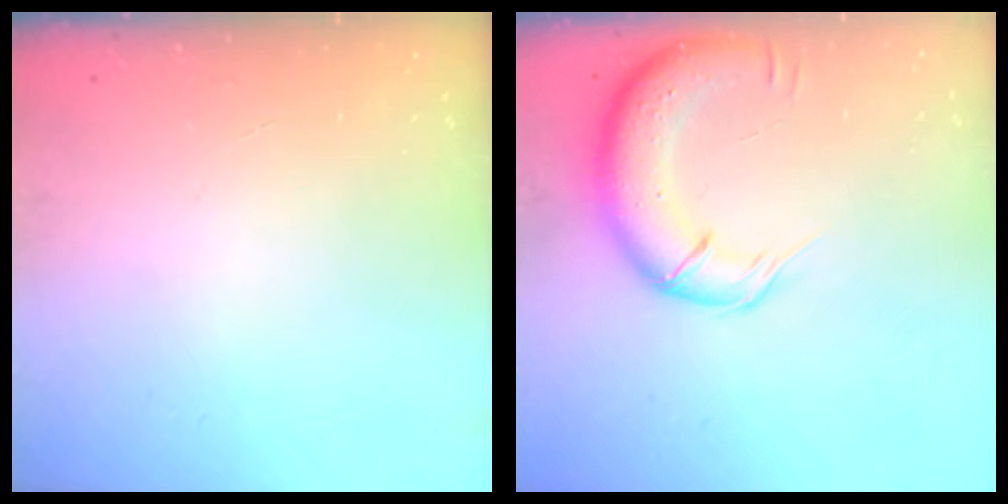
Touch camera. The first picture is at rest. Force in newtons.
{"total": 14.0, "press": 13.7, "slide": 2.9}